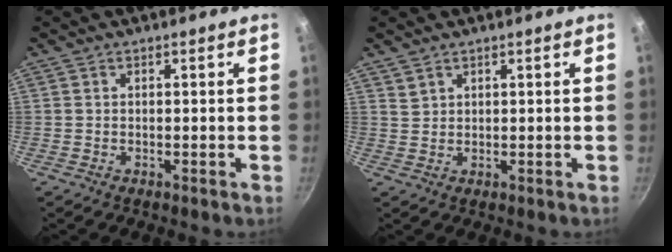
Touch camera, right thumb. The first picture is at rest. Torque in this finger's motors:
{"motor_torque": [-0.71, 0.70, 0.43, 0.09, 0.00]}